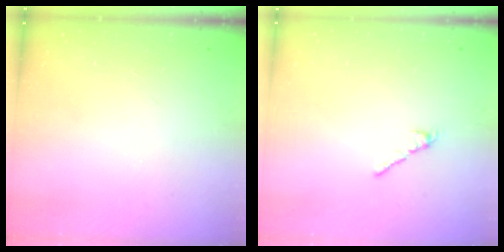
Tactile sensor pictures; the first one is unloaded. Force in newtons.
{"total": 2.2, "press": 2.2, "slide": 0.4}